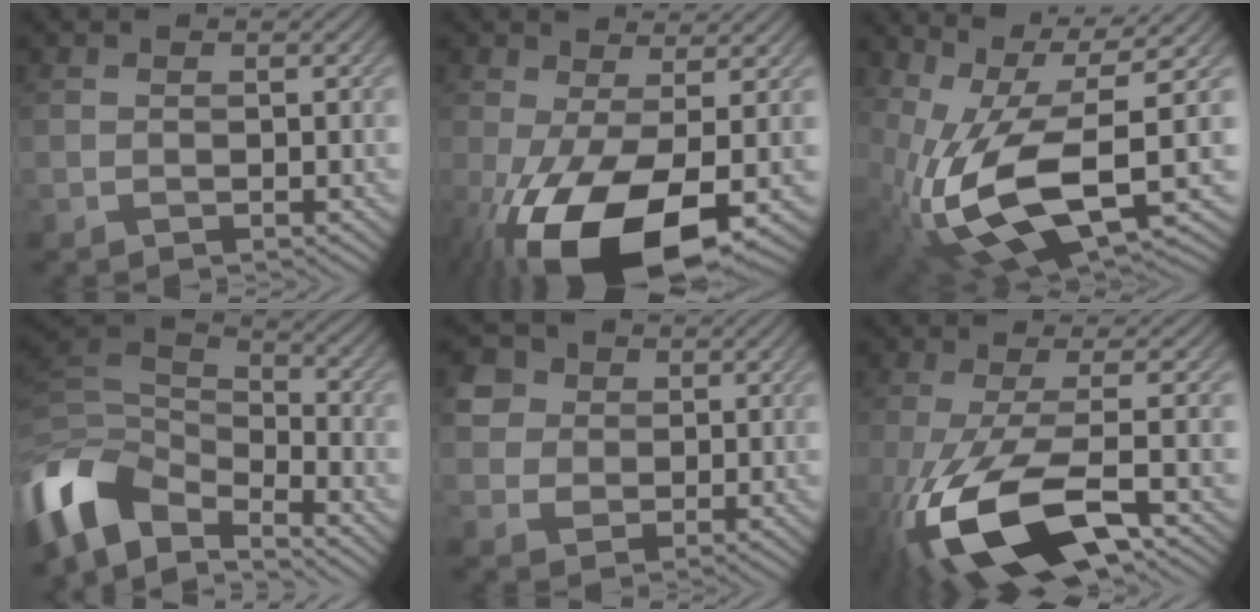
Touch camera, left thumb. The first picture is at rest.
{"total": 13.9, "force": [-4.9, 5.5, 11.8], "torque": [-0.234, -0.032, -0.072]}
{"total": 14.8, "force": [-1.7, 6.8, 13.0], "torque": [-0.275, -0.025, -0.019]}
{"total": 11.3, "force": [-7.4, 6.0, 6.1], "torque": [-0.158, -0.010, -0.144]}
{"total": 5.5, "force": [2.0, 4.7, 2.1], "torque": [-0.086, 0.004, 0.033]}
{"total": 15.0, "force": [-5.8, 5.0, 12.9], "torque": [-0.272, -0.027, -0.105]}